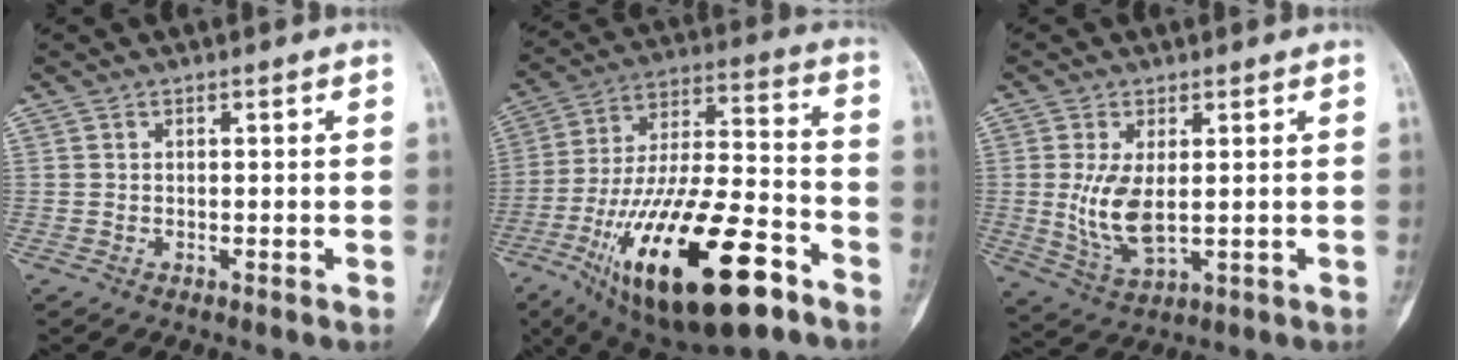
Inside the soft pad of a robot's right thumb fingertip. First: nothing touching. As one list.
[{"total": 29.0, "force": [-14.0, 10.3, 23.2], "torque": [-0.436, 0.052, -0.229]}, {"total": 8.2, "force": [0.4, 3.8, 7.2], "torque": [-0.145, -0.014, 0.021]}]